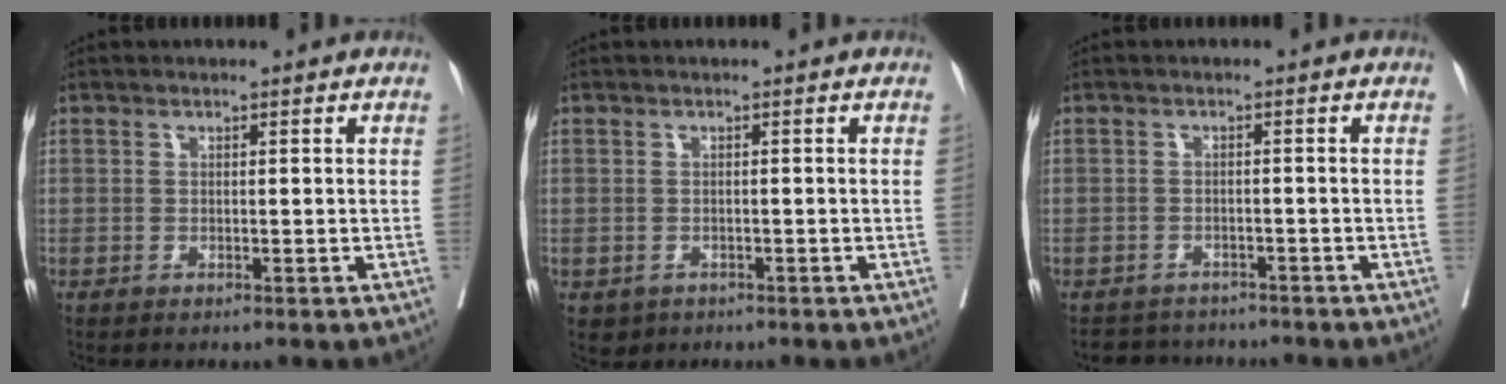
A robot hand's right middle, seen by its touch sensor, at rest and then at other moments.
{"total": 2.1, "force": [-1.1, 1.7, 0.4], "torque": [-0.002, 0.002, -0.013]}
{"total": 4.2, "force": [-3.9, 1.5, -0.4], "torque": [0.010, 0.005, -0.059]}